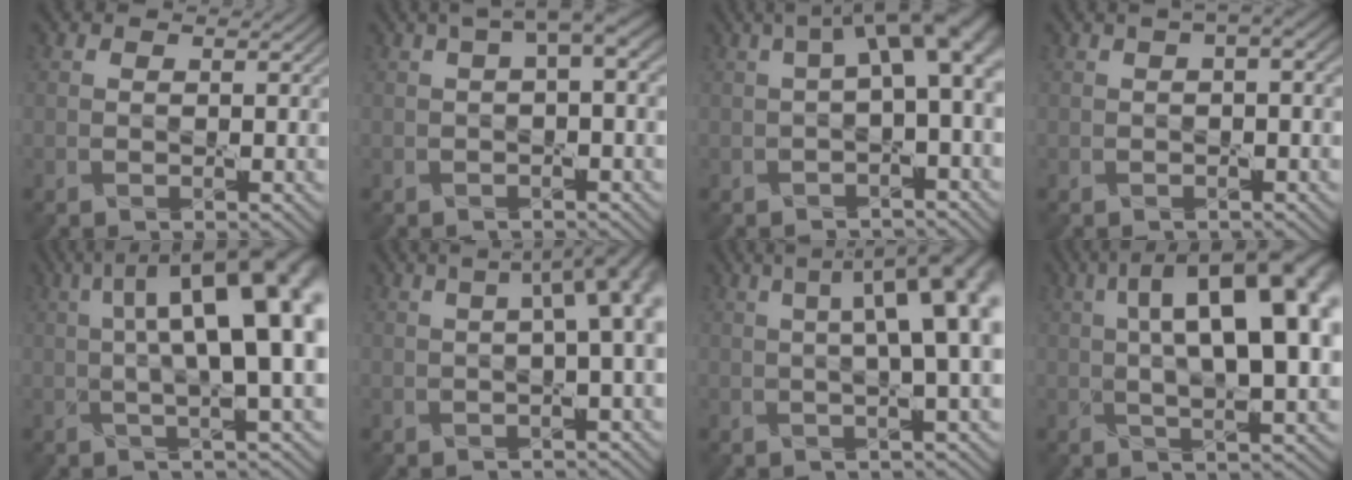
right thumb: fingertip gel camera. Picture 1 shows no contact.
{"total": 4.2, "force": [1.2, 1.0, 3.9], "torque": [-0.059, 0.015, 0.017]}
{"total": 7.5, "force": [1.1, 2.4, 7.0], "torque": [-0.099, 0.017, 0.014]}
{"total": 3.2, "force": [1.0, 0.8, 3.0], "torque": [-0.051, 0.012, 0.010]}
{"total": 15.9, "force": [3.0, 5.1, 14.7], "torque": [-0.190, 0.032, 0.042]}
{"total": 9.3, "force": [1.1, 3.3, 8.6], "torque": [-0.077, 0.034, 0.008]}
{"total": 12.9, "force": [2.6, 3.9, 12.0], "torque": [-0.117, 0.049, 0.026]}
{"total": 16.8, "force": [4.2, 6.4, 14.9], "torque": [-0.209, 0.041, 0.051]}